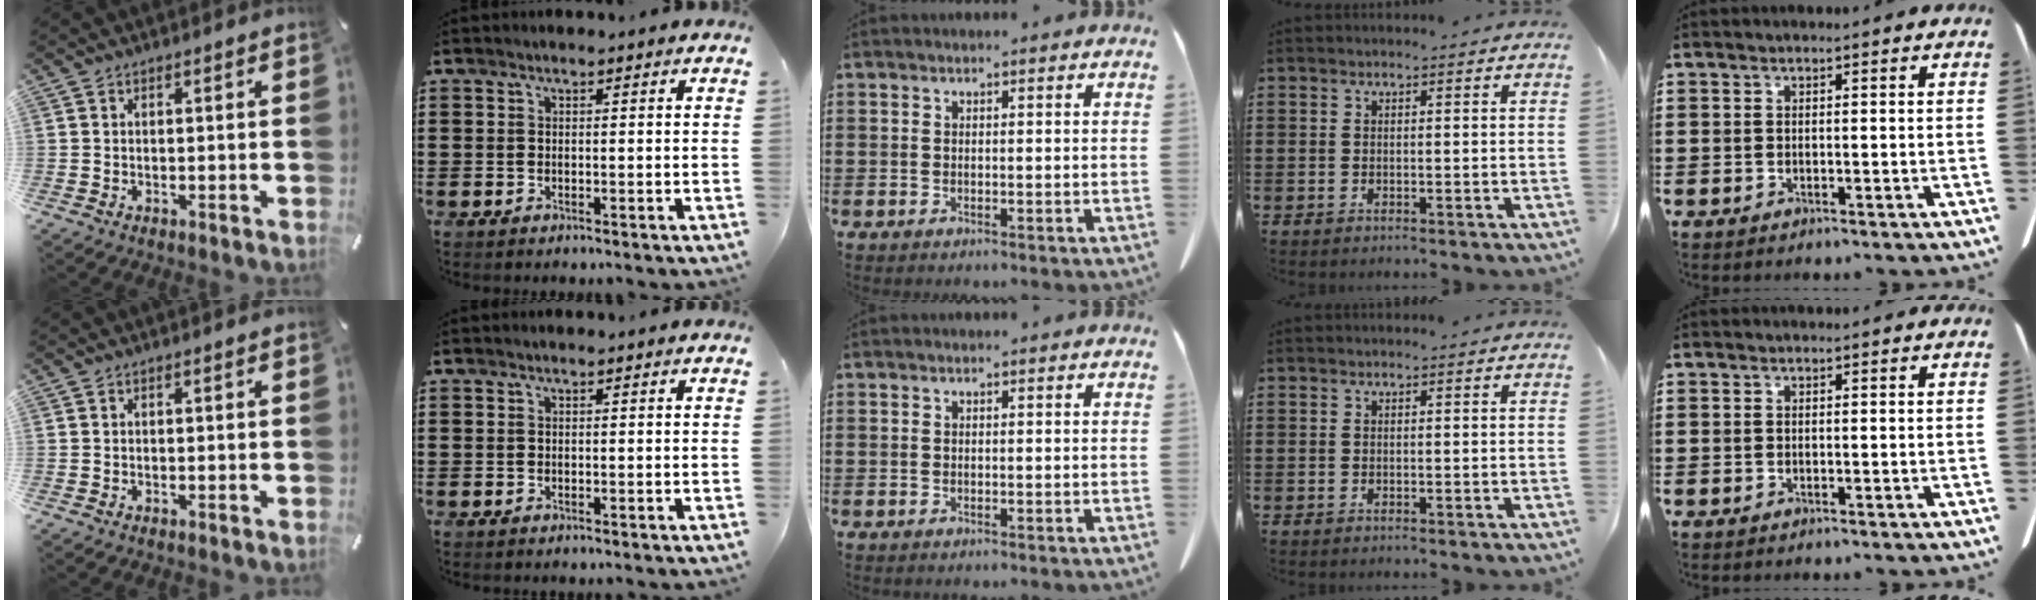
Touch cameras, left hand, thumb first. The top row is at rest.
{}